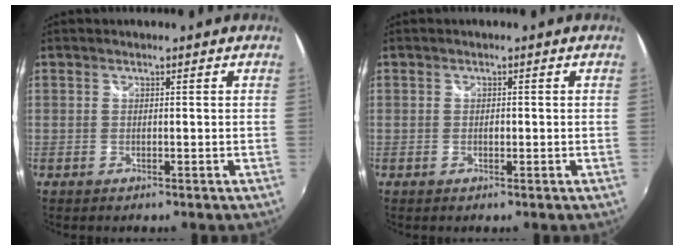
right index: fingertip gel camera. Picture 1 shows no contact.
{"total": 0.9, "force": [-0.3, 0.5, 0.6], "torque": [-0.011, 0.000, -0.006]}